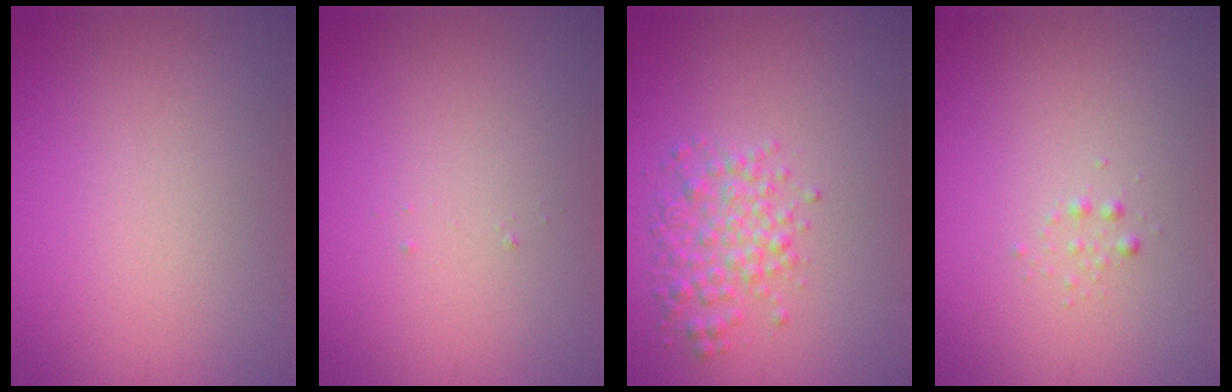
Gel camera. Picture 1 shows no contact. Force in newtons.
{"total": 0.0}
{"total": 2.9, "press": 2.9, "slide": 0.0}
{"total": 0.6, "press": 0.6, "slide": 0.0}